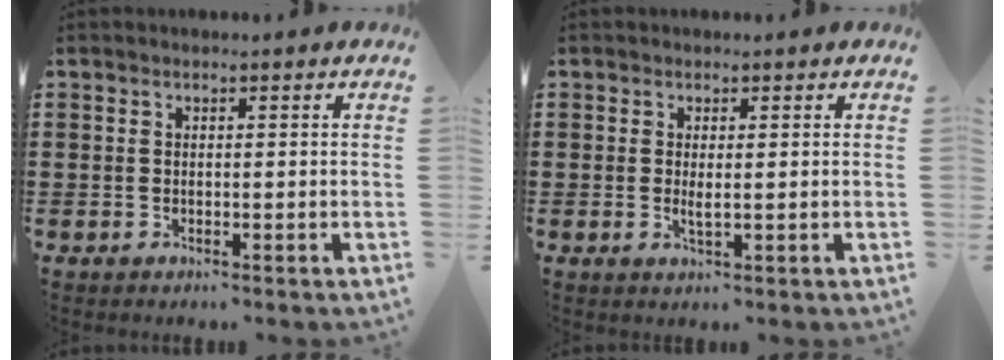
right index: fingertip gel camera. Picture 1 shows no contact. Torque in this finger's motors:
{"motor_torque": [2.14, 0.00, 0.02, 0.00]}